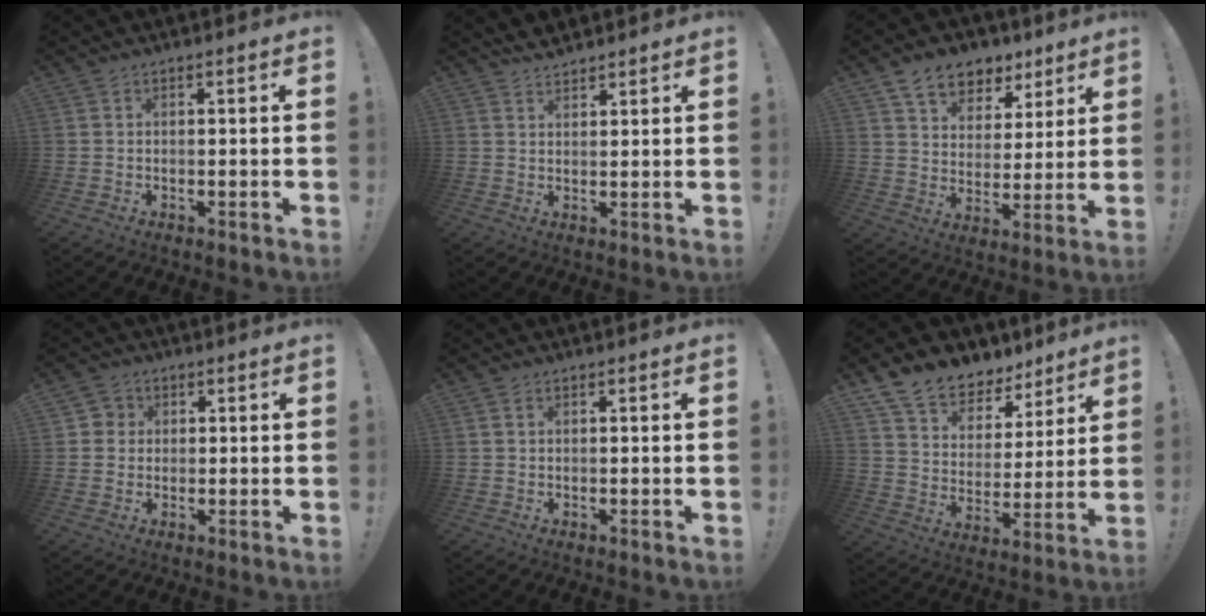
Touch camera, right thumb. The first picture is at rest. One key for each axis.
{"total": 3.4, "fx": 3.2, "fy": 0.9, "fz": 0.4, "tx": -0.006, "ty": -0.021, "tz": 0.059}
{"total": 11.3, "fx": 7.9, "fy": 7.2, "fz": 3.8, "tx": -0.057, "ty": -0.052, "tz": 0.150}
{"total": 3.5, "fx": 0.6, "fy": 3.4, "fz": 0.7, "tx": -0.006, "ty": 0.001, "tz": 0.010}
{"total": 0.7, "fx": 0.3, "fy": 0.4, "fz": 0.4, "tx": -0.004, "ty": 0.000, "tz": 0.004}
{"total": 12.4, "fx": 10.1, "fy": 6.4, "fz": 3.2, "tx": -0.062, "ty": -0.081, "tz": 0.187}